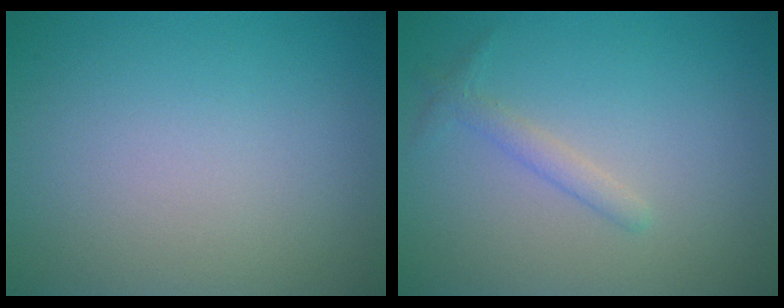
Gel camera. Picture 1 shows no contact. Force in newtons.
{"total": 1.4, "press": 1.4, "slide": 0.0}